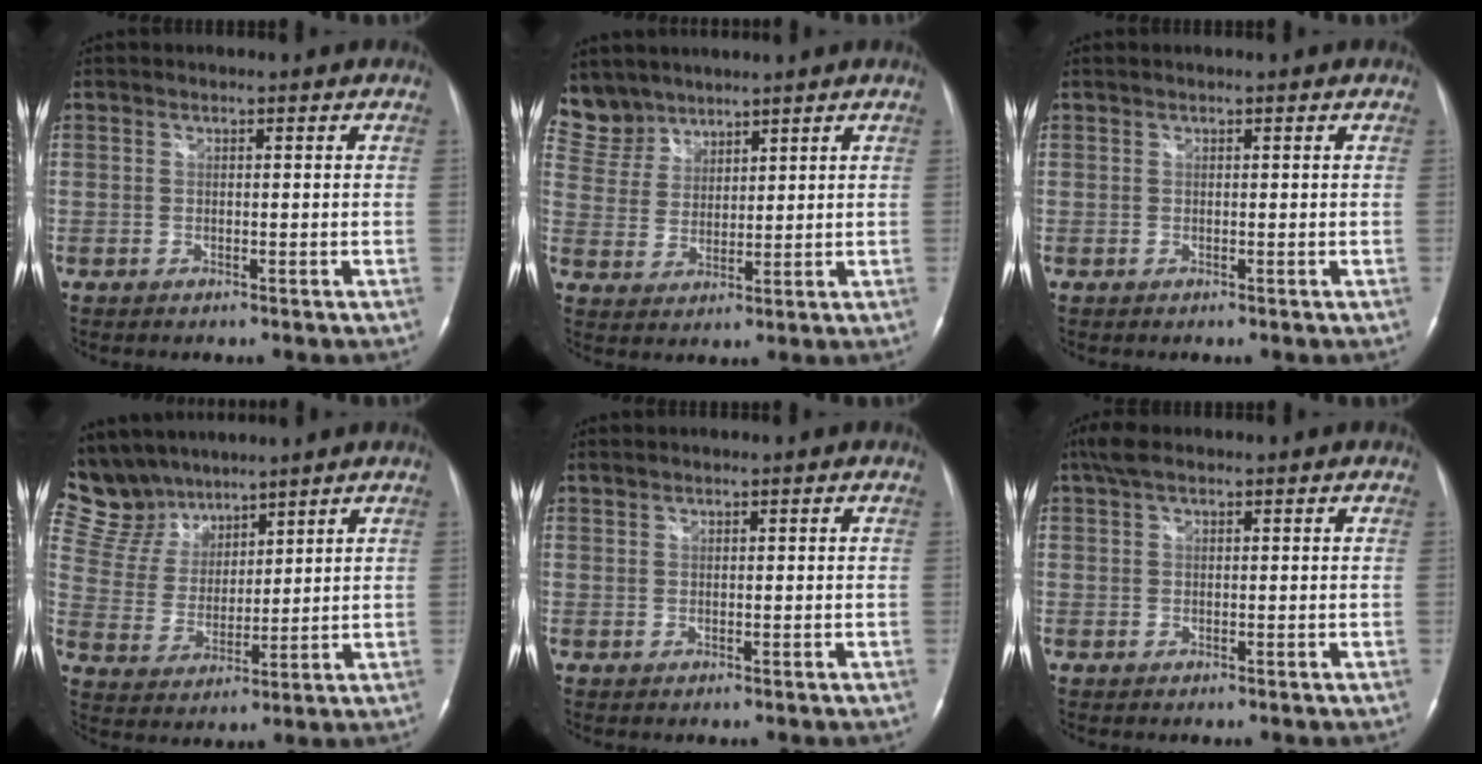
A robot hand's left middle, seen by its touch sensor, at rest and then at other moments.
{"total": 6.9, "force": [6.1, 3.3, -0.3], "torque": [0.004, 0.008, 0.132]}
{"total": 0.0}
{"total": 11.4, "force": [10.2, 5.0, 1.2], "torque": [-0.042, 0.018, 0.215]}
{"total": 0.5, "force": [0.5, 0.0, 0.0], "torque": [-0.005, 0.004, 0.015]}
{"total": 3.1, "force": [2.2, 1.0, 2.0], "torque": [-0.047, 0.024, 0.044]}